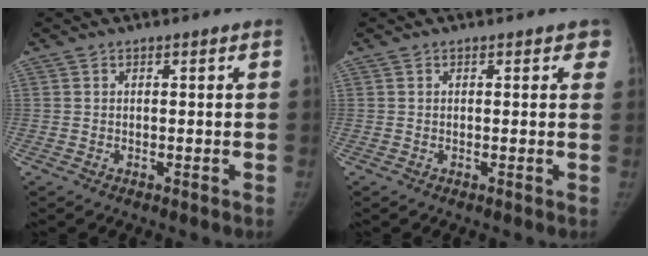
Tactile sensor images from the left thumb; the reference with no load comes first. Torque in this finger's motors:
{"motor_torque": [-0.27, -0.04, 0.68, 0.04, 0.01]}